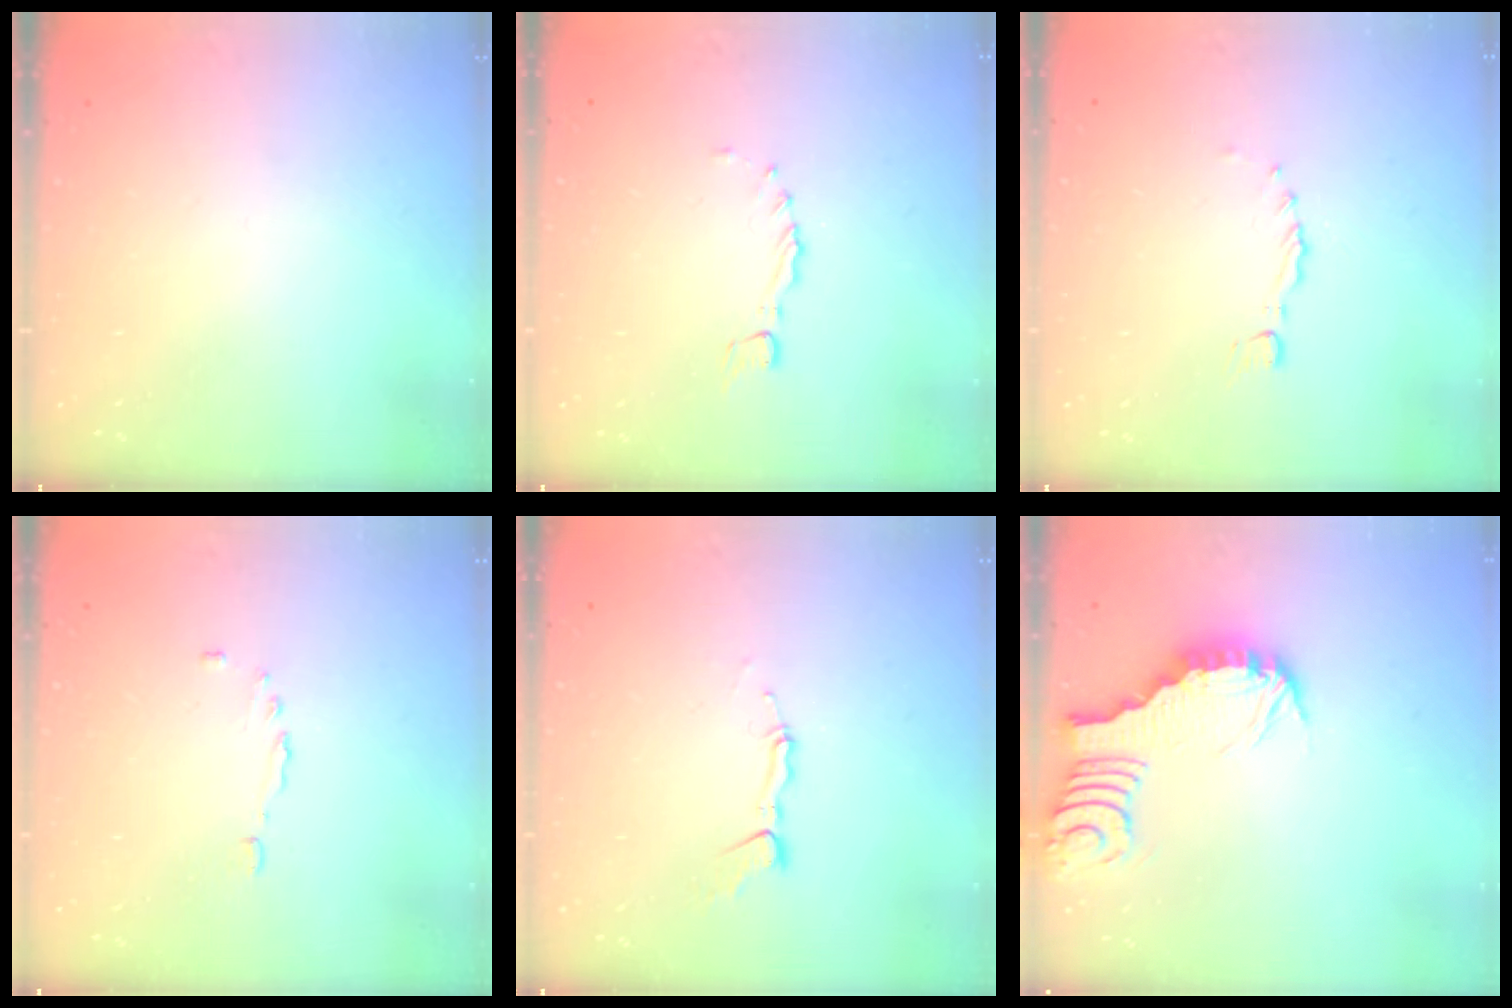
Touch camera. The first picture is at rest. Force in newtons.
{"total": 0.0}
{"total": 0.0}
{"total": 2.7, "press": 2.6, "slide": 0.8}
{"total": 4.5, "press": 4.5, "slide": 0.2}
{"total": 3.4, "press": 3.3, "slide": 0.4}